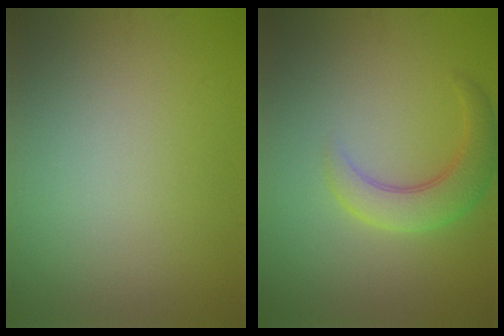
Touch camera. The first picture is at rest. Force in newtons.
{"total": 4.0, "press": 3.9, "slide": 0.2}